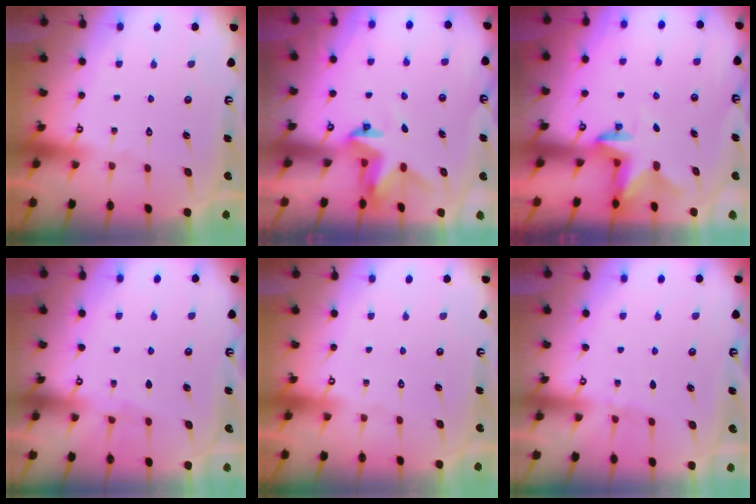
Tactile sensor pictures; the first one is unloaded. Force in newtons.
{"total": 3.2, "press": 3.2, "slide": 0.1}
{"total": 2.8, "press": 2.7, "slide": 0.6}
{"total": 3.7, "press": 3.7, "slide": 0.4}
{"total": 0.0}
{"total": 3.5, "press": 3.4, "slide": 0.5}